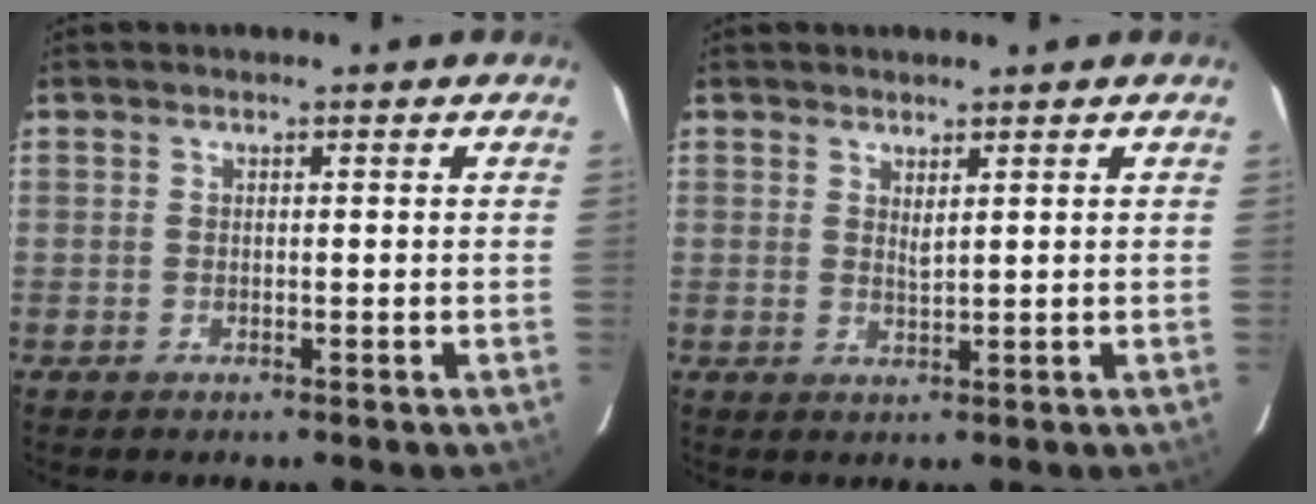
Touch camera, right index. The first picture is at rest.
{"total": 1.6, "force": [1.1, 0.3, 1.1], "torque": [-0.021, -0.003, 0.018]}